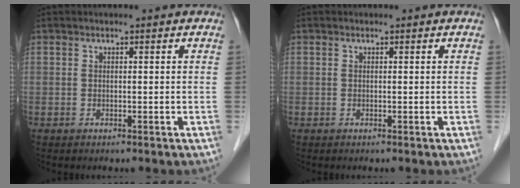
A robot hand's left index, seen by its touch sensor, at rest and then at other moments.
{"total": 0.0}